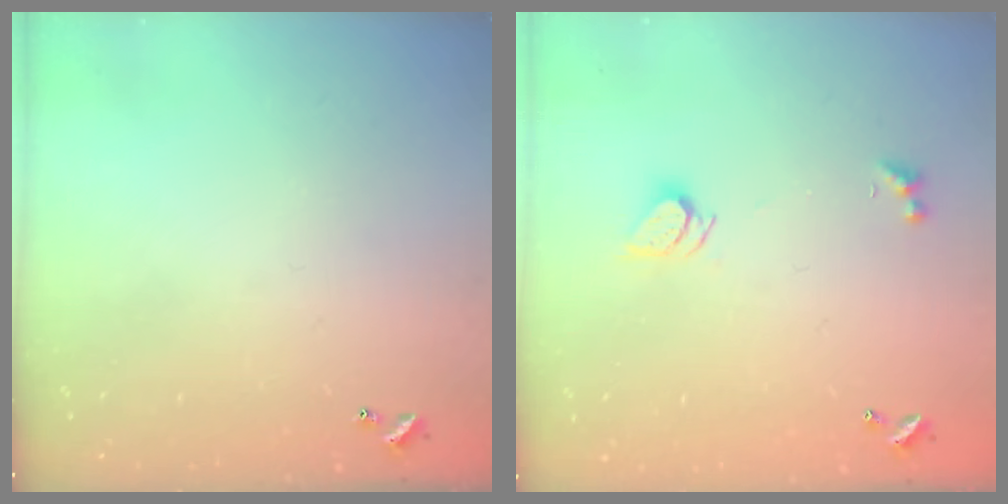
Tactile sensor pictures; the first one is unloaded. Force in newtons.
{"total": 2.3, "press": 2.3, "slide": 0.2}